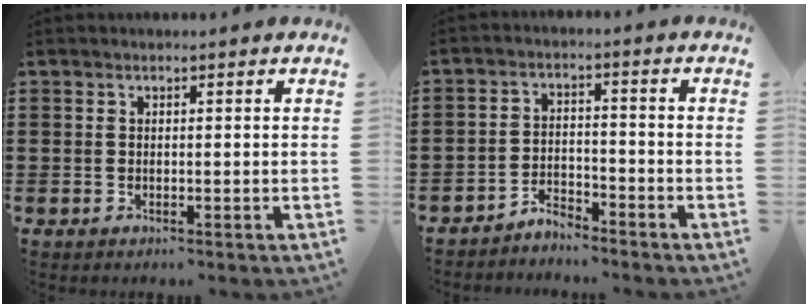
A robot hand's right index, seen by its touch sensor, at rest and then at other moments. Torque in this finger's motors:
{"motor_torque": [0.52, -0.07, 0.01, -0.04]}